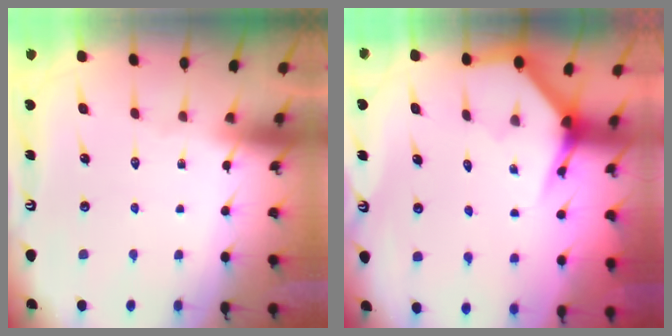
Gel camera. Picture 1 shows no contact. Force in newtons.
{"total": 4.0, "press": 4.0, "slide": 0.2}